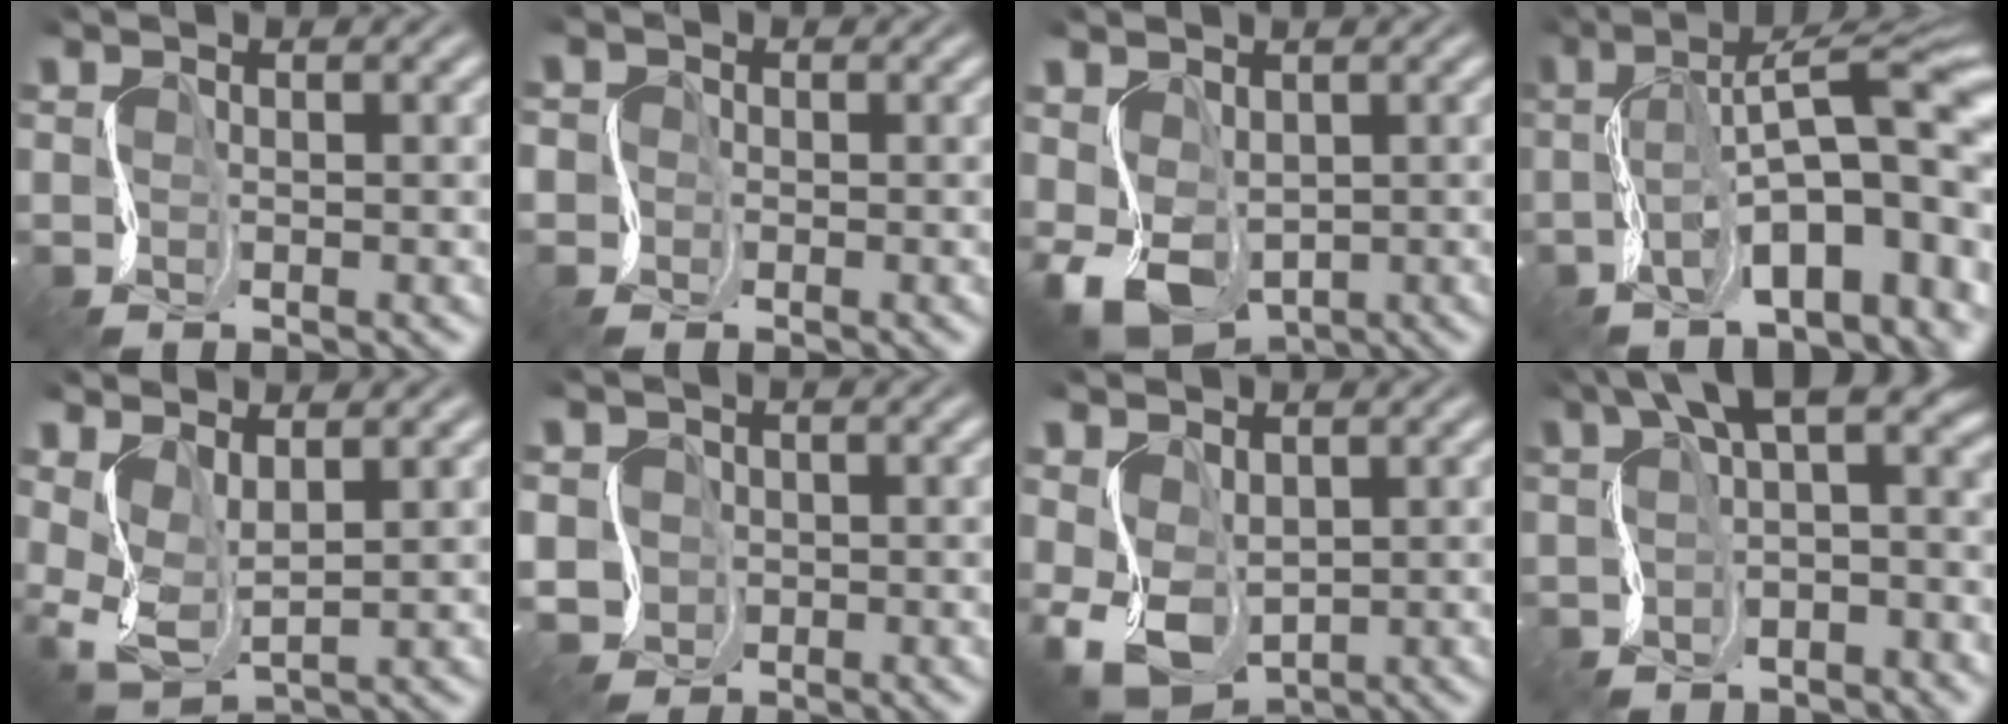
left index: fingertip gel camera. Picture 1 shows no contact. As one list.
[{"total": 2.3, "force": [-1.1, 1.9, -0.6], "torque": [0.010, 0.005, -0.032]}, {"total": 4.9, "force": [-1.1, 3.7, 3.0], "torque": [-0.093, -0.019, -0.005]}, {"total": 9.9, "force": [-3.2, 3.1, 8.9], "torque": [-0.132, 0.018, -0.048]}, {"total": 2.5, "force": [0.7, 1.4, 2.0], "torque": [-0.069, -0.006, 0.024]}, {"total": 2.2, "force": [-0.8, 2.0, -0.2], "torque": [-0.014, -0.006, -0.005]}, {"total": 4.6, "force": [-0.7, 3.5, 3.0], "torque": [-0.095, -0.014, 0.001]}, {"total": 5.4, "force": [1.2, 2.5, 4.6], "torque": [-0.068, 0.014, 0.019]}]